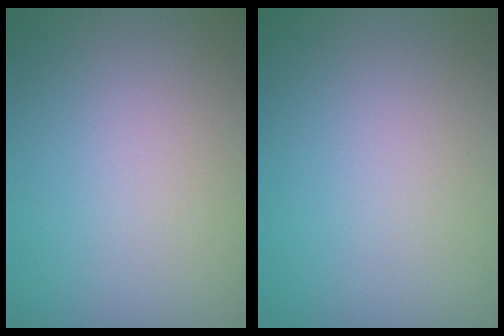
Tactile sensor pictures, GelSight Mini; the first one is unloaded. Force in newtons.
{"total": 0.0}